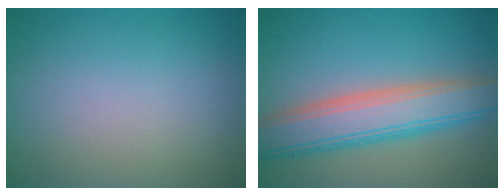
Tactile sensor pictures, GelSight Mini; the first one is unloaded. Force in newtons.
{"total": 7.4, "press": 7.4, "slide": 0.1}